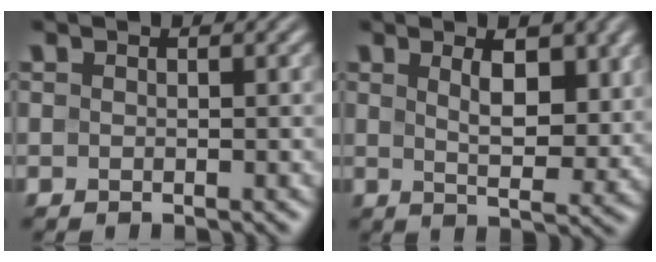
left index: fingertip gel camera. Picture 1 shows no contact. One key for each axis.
{"total": 5.6, "fx": 2.1, "fy": 2.1, "fz": 4.7, "tx": -0.072, "ty": -0.007, "tz": 0.038}